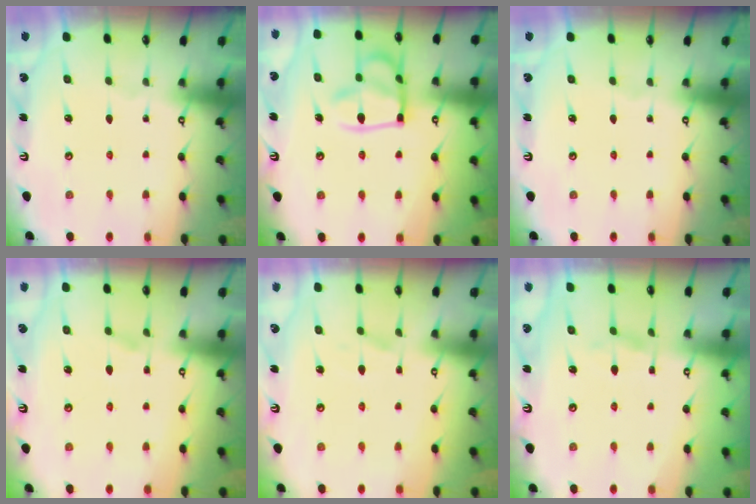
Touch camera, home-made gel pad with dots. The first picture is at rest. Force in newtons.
{"total": 15.1, "press": 15.0, "slide": 1.6}
{"total": 0.0}
{"total": 1.6, "press": 1.1, "slide": 1.2}
{"total": 1.9, "press": 1.4, "slide": 1.2}
{"total": 1.7, "press": 1.2, "slide": 1.2}